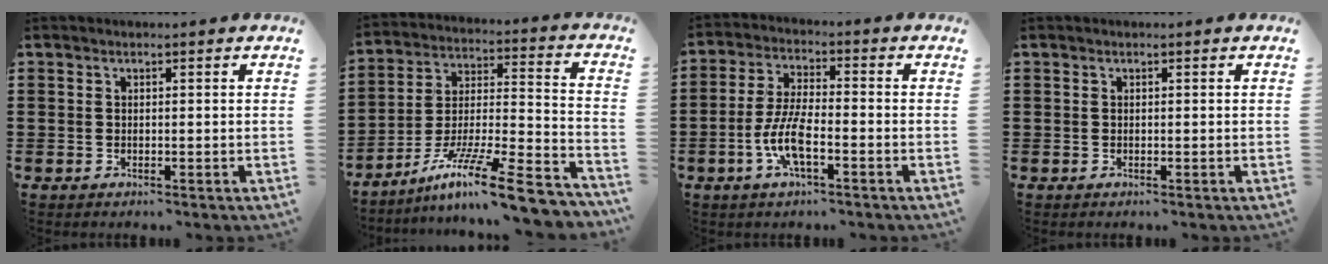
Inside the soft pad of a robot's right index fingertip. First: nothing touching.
{"total": 13.7, "force": [-10.3, 1.6, 8.9], "torque": [-0.141, 0.019, -0.188]}
{"total": 7.4, "force": [-2.6, 2.1, 6.6], "torque": [-0.158, -0.016, -0.056]}
{"total": 0.0}